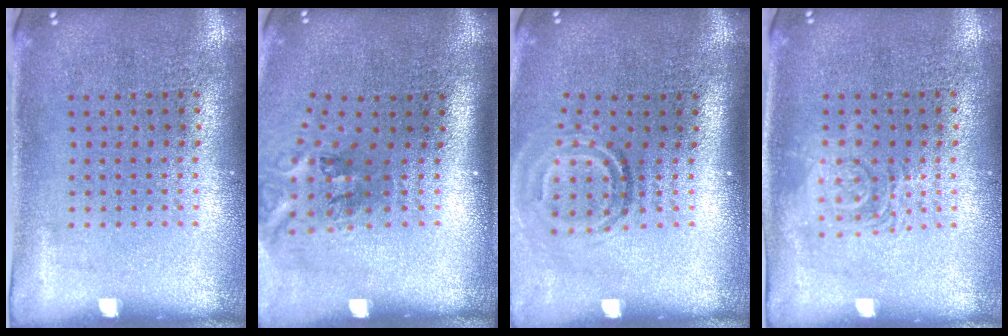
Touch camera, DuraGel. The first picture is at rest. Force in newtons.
{"total": 2.0, "press": 1.2, "slide": 1.6}
{"total": 1.9, "press": 1.2, "slide": 1.4}
{"total": 1.2, "press": 1.2, "slide": 0.2}